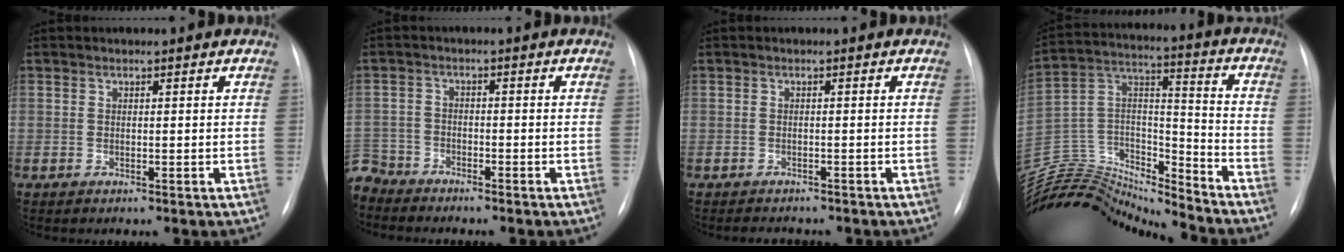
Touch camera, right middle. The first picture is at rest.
{"total": 6.0, "force": [-5.7, 1.9, 0.0], "torque": [0.006, -0.006, -0.113]}
{"total": 3.1, "force": [-2.7, 1.1, 0.8], "torque": [-0.012, -0.005, -0.033]}
{"total": 20.0, "force": [-19.7, 1.6, 3.0], "torque": [-0.052, 0.052, -0.342]}